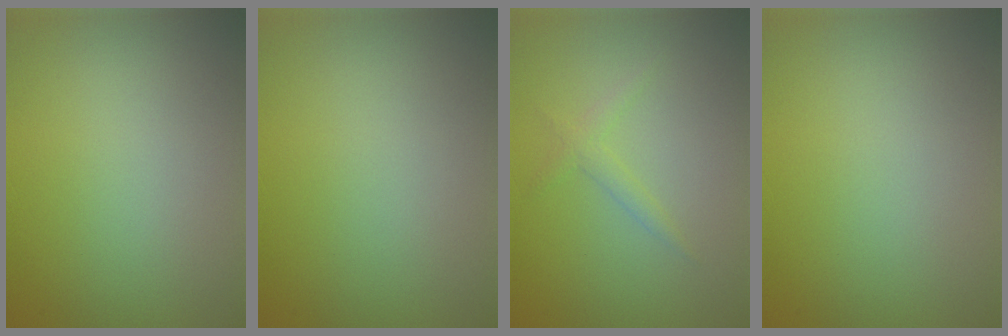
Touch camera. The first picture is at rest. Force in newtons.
{"total": 0.0}
{"total": 1.3, "press": 1.2, "slide": 0.1}
{"total": 0.0}